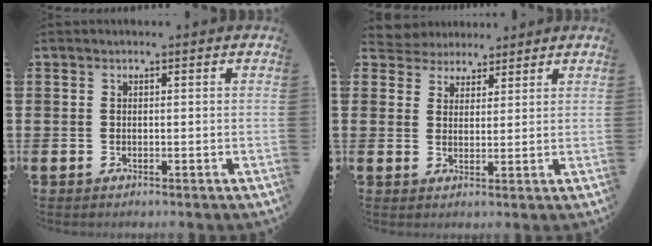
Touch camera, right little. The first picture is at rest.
{"total": 3.5, "force": [3.1, 1.4, -0.7], "torque": [0.005, -0.009, 0.057]}